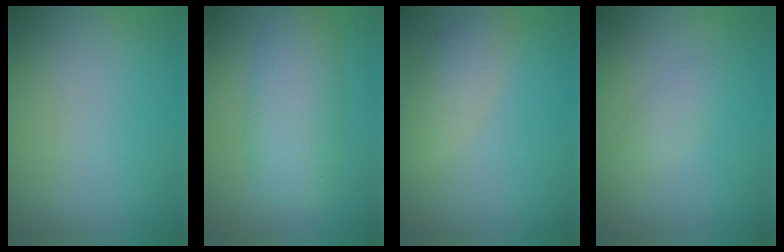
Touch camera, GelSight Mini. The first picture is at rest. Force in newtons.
{"total": 5.0, "press": 5.0, "slide": 0.2}
{"total": 2.5, "press": 2.5, "slide": 0.1}
{"total": 1.3, "press": 1.3, "slide": 0.1}